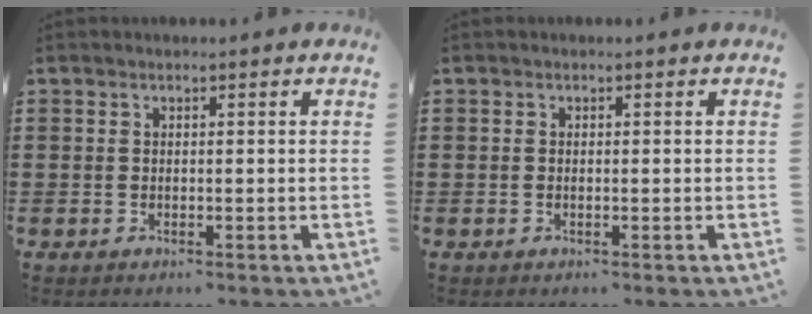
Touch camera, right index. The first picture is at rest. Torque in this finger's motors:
{"motor_torque": [0.65, 1.49, 0.02, -0.01]}